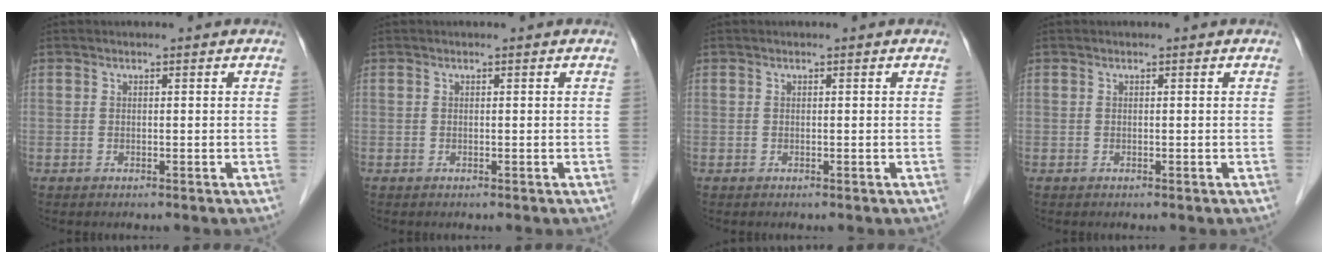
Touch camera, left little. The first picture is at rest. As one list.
[{"total": 0.0}, {"total": 0.0}, {"total": 0.0}]